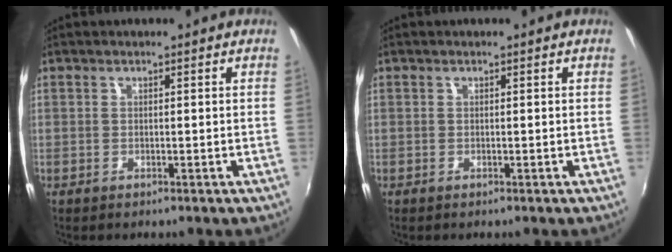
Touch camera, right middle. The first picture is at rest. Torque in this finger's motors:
{"motor_torque": [0.13, -0.24, 0.04, 0.01]}